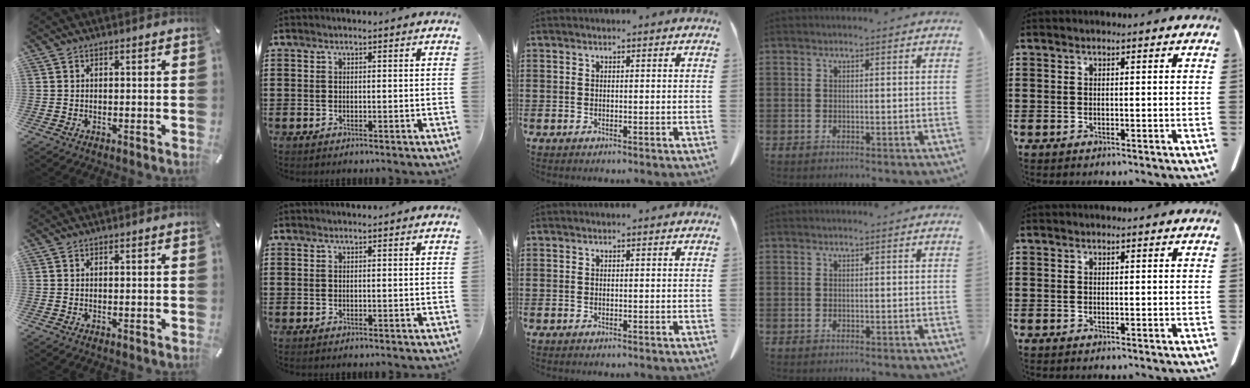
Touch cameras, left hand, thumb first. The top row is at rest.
{}